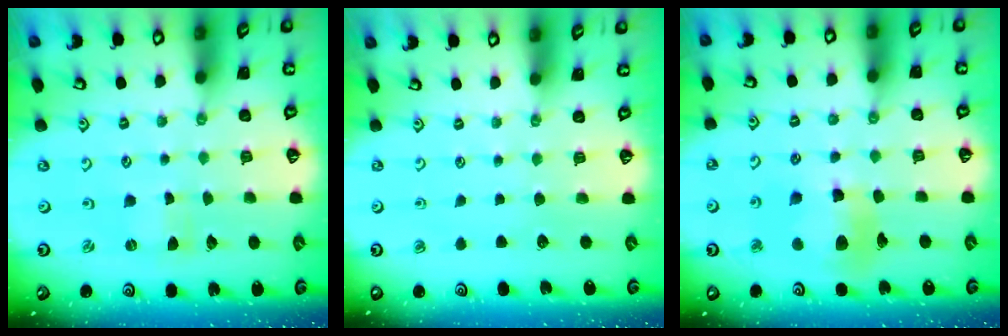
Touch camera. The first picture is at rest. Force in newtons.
{"total": 0.0}
{"total": 11.6, "press": 11.5, "slide": 1.4}